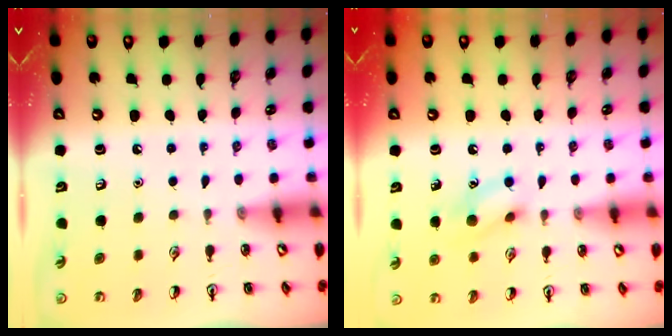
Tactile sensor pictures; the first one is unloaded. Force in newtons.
{"total": 9.0, "press": 9.0, "slide": 0.7}